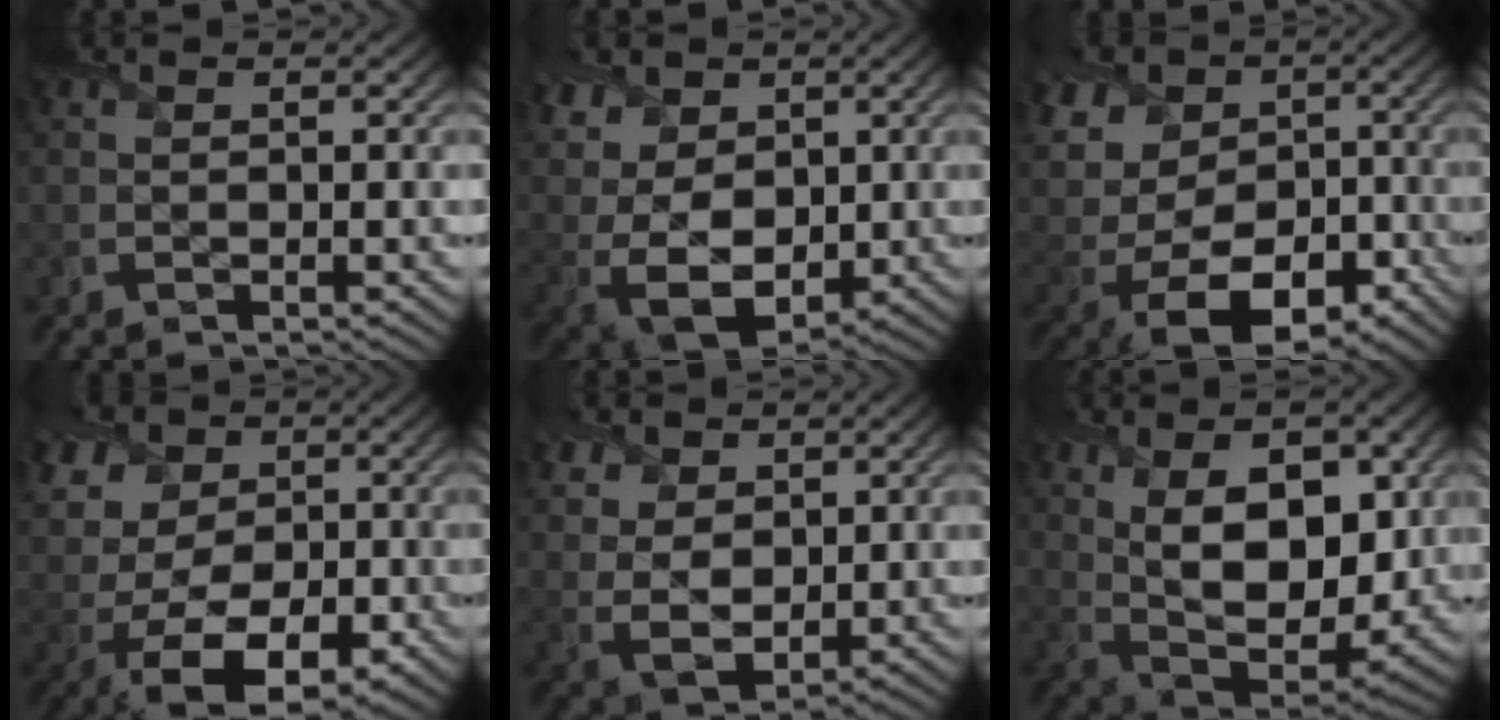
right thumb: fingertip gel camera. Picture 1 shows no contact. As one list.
[{"total": 11.0, "force": [2.7, 8.1, 7.0], "torque": [-0.186, 0.009, 0.055]}, {"total": 14.2, "force": [-0.6, 10.9, 9.0], "torque": [-0.198, 0.000, -0.009]}, {"total": 13.2, "force": [0.3, 9.6, 9.0], "torque": [-0.180, 0.006, -0.004]}, {"total": 7.1, "force": [3.3, 4.8, 4.0], "torque": [-0.125, 0.007, 0.070]}, {"total": 14.2, "force": [3.4, 7.6, 11.5], "torque": [-0.189, 0.001, 0.061]}]